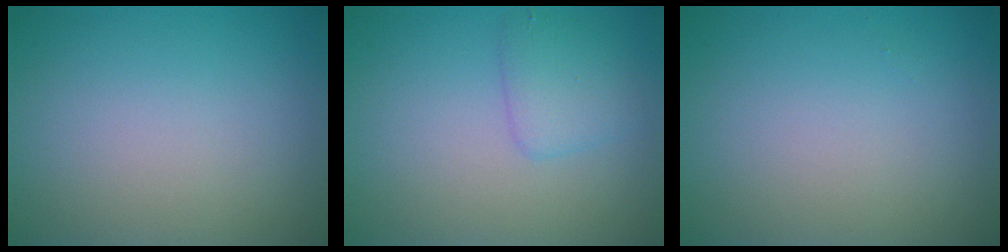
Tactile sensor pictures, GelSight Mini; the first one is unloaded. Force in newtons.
{"total": 2.2, "press": 2.2, "slide": 0.1}
{"total": 0.0}